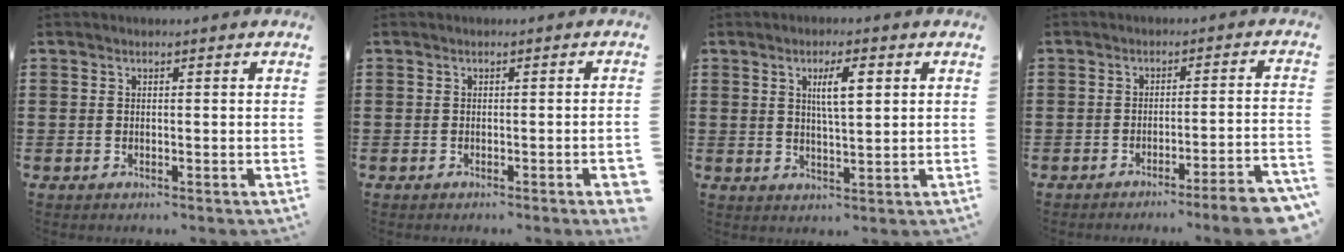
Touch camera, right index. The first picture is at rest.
{"total": 1.5, "force": [-0.7, -0.1, 1.3], "torque": [-0.021, -0.003, -0.013]}
{"total": 4.9, "force": [1.6, 1.1, 4.5], "torque": [-0.076, 0.002, 0.021]}
{"total": 5.2, "force": [-4.0, -0.7, 3.2], "torque": [-0.051, -0.018, -0.078]}